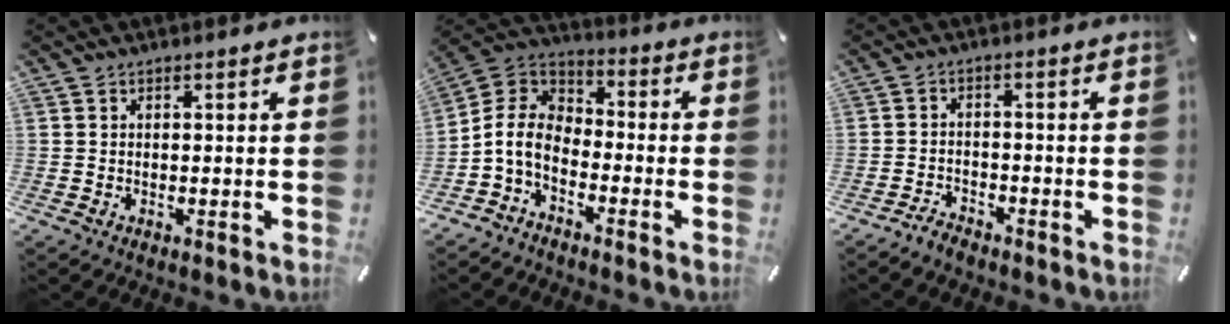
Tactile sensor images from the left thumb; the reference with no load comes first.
{"total": 8.0, "force": [-4.6, 5.1, 4.1], "torque": [-0.115, 0.004, -0.099]}
{"total": 2.9, "force": [-2.7, 0.8, 0.3], "torque": [-0.013, 0.016, -0.058]}